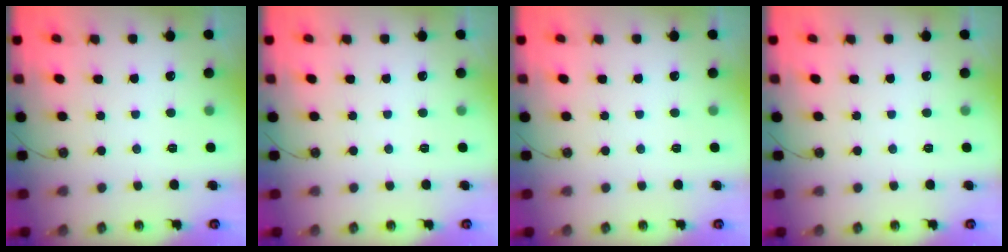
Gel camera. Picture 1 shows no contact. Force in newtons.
{"total": 0.0}
{"total": 0.0}
{"total": 0.0}